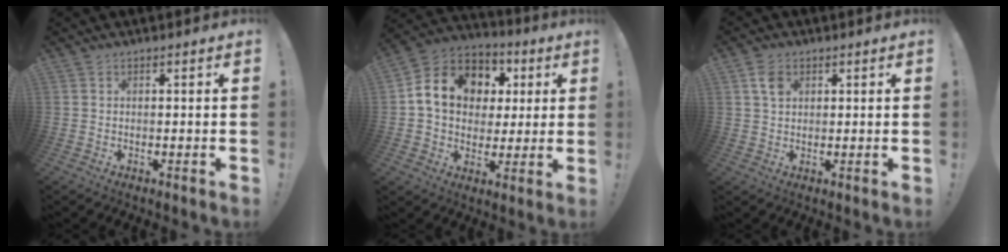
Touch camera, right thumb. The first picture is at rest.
{"total": 14.8, "force": [4.0, 11.9, 7.9], "torque": [-0.118, -0.007, 0.079]}
{"total": 4.0, "force": [1.7, 2.8, 2.4], "torque": [-0.040, 0.001, 0.030]}